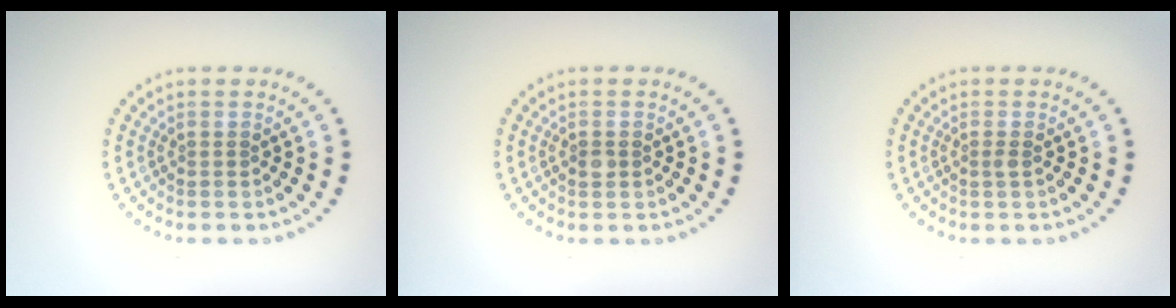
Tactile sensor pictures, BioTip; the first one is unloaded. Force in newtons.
{"total": 0.8, "press": 0.8, "slide": 0.1}
{"total": 0.6, "press": 0.4, "slide": 0.4}